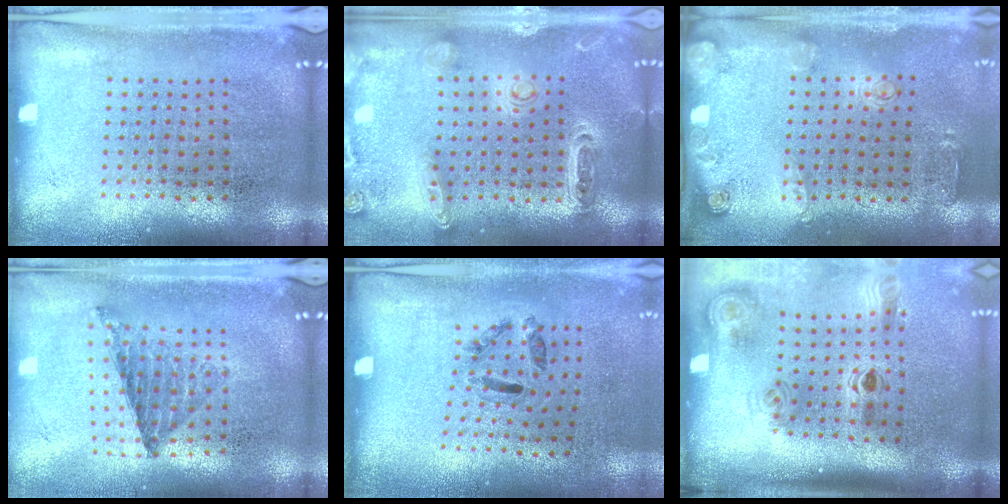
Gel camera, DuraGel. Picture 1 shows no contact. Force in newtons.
{"total": 1.2, "press": 1.2, "slide": 0.3}
{"total": 1.8, "press": 1.4, "slide": 1.1}
{"total": 0.7, "press": 0.7, "slide": 0.1}
{"total": 1.3, "press": 0.6, "slide": 1.1}
{"total": 2.1, "press": 1.4, "slide": 1.5}